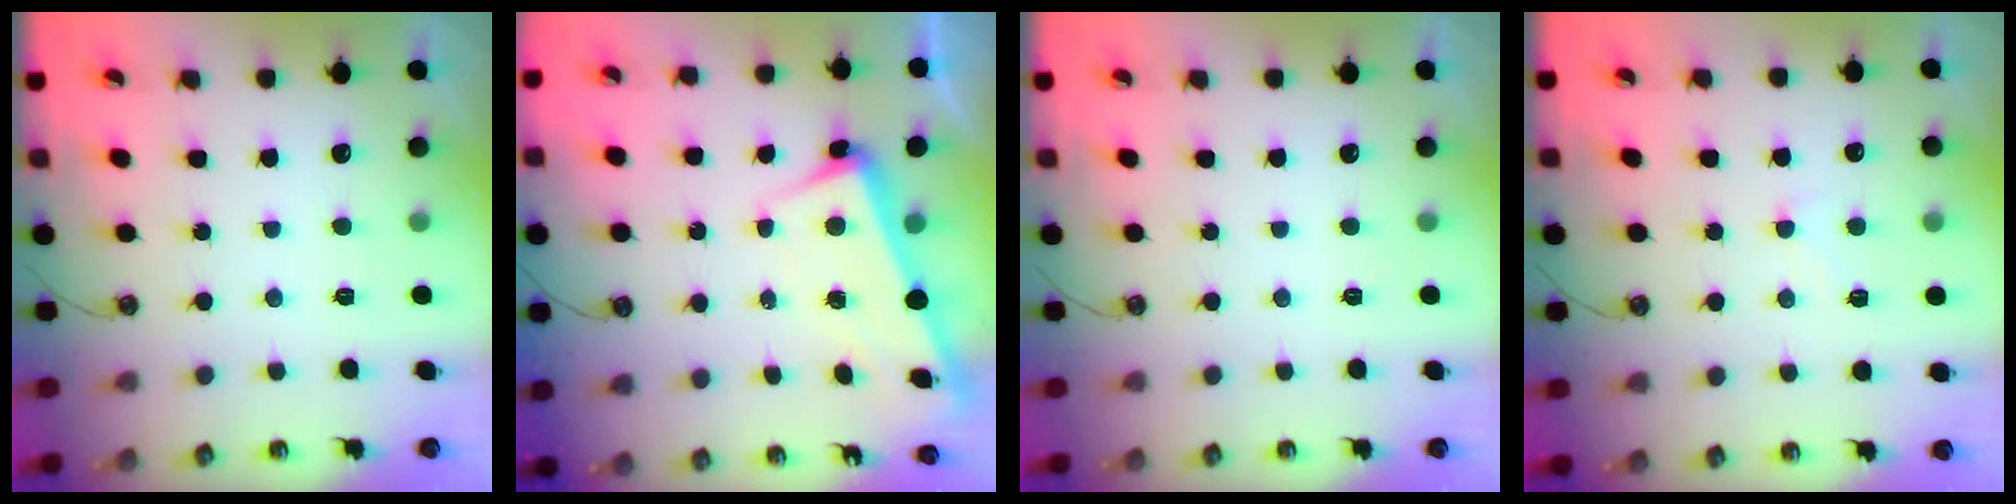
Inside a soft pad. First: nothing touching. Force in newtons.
{"total": 3.0, "press": 2.9, "slide": 0.9}
{"total": 0.0}
{"total": 0.8, "press": 0.1, "slide": 0.8}